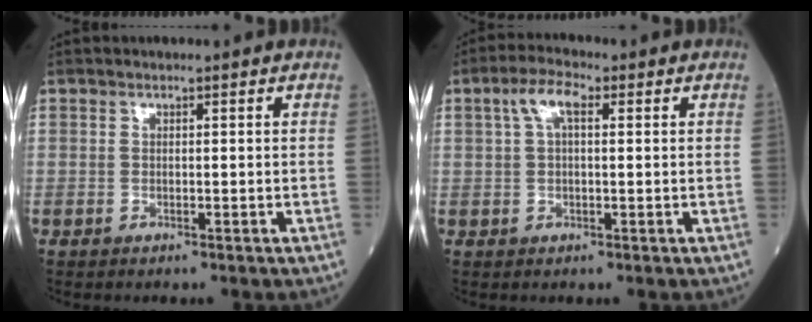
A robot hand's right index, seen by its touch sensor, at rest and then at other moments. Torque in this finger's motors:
{"motor_torque": [0.40, 0.32, 0.22, 0.07]}